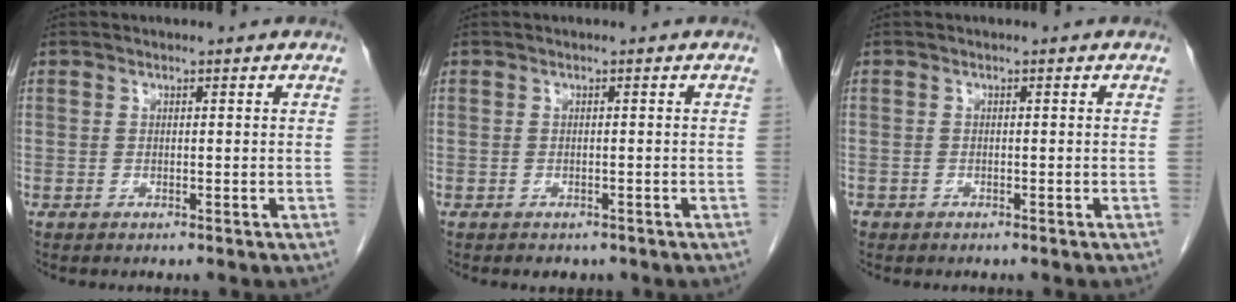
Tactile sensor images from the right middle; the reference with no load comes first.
{"total": 2.2, "force": [-1.8, 1.2, 0.6], "torque": [-0.009, 0.000, -0.020]}
{"total": 0.9, "force": [-0.7, 0.6, 0.2], "torque": [-0.009, 0.000, -0.011]}